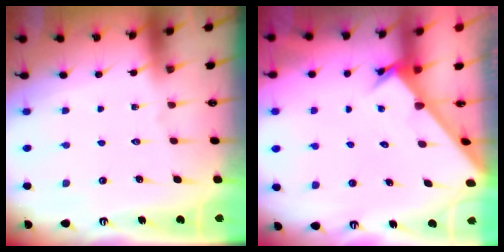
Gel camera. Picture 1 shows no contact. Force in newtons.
{"total": 2.4, "press": 2.4, "slide": 0.1}